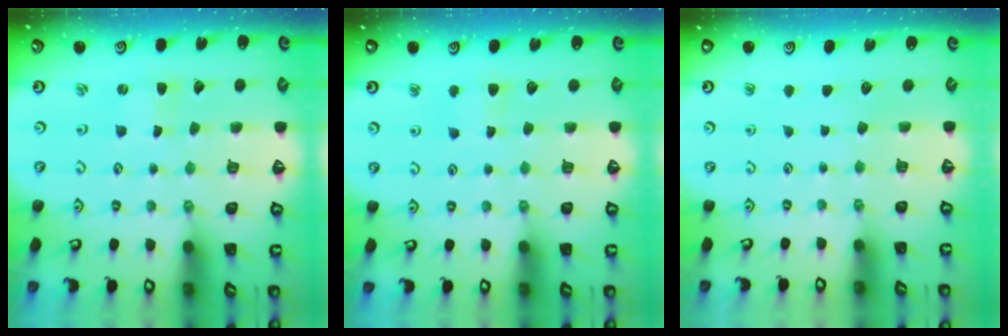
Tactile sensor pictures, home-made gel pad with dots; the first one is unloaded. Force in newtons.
{"total": 2.8, "press": 2.8, "slide": 0.5}
{"total": 0.0}